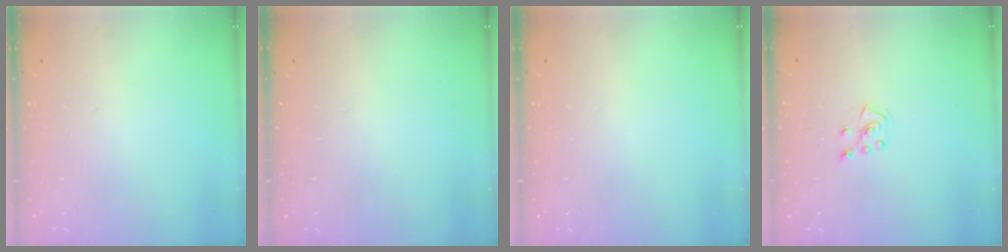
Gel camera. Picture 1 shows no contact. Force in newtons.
{"total": 0.0}
{"total": 0.0}
{"total": 5.3, "press": 5.3, "slide": 0.5}